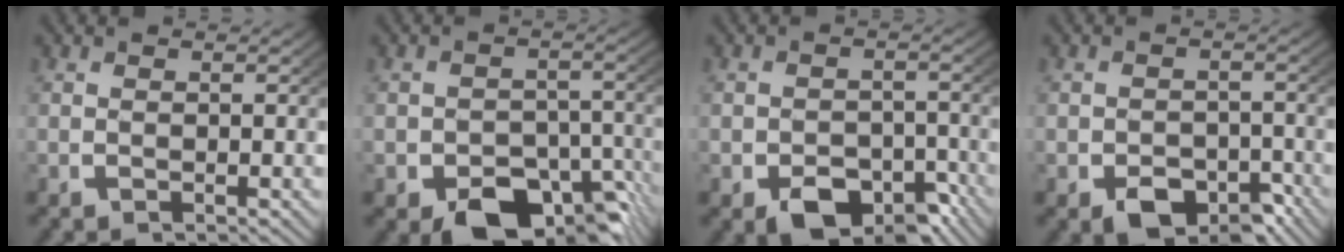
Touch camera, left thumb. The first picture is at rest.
{"total": 9.3, "force": [-5.3, 5.6, 5.2], "torque": [-0.088, -0.052, -0.065]}
{"total": 7.1, "force": [-4.0, 4.4, 3.9], "torque": [-0.064, -0.041, -0.054]}
{"total": 6.0, "force": [-3.3, 3.8, 3.3], "torque": [-0.051, -0.036, -0.045]}